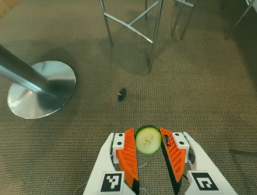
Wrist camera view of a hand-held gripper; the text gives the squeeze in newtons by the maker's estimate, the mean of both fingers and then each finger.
{"total": 8.6, "left": 8.3, "right": 9.0}